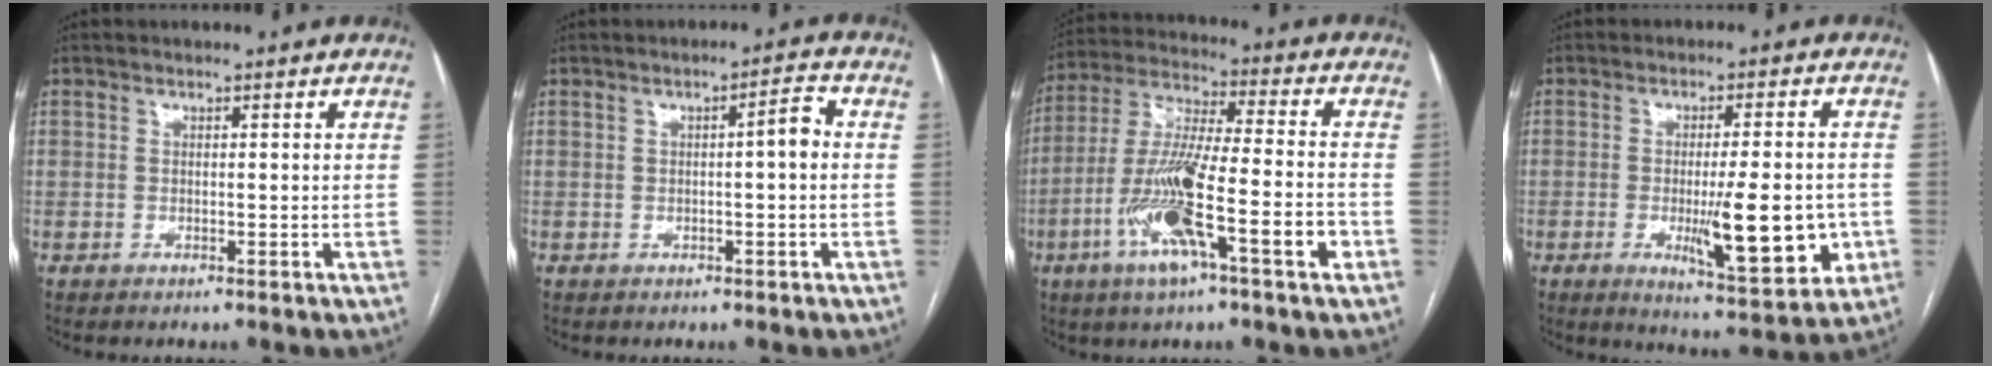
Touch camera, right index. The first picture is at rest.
{"total": 2.9, "force": [0.1, 0.4, 2.8], "torque": [-0.037, 0.007, 0.000]}
{"total": 16.1, "force": [-6.2, 1.3, 14.8], "torque": [-0.286, -0.005, -0.112]}
{"total": 12.5, "force": [-2.6, 2.4, 12.0], "torque": [-0.174, -0.018, -0.033]}